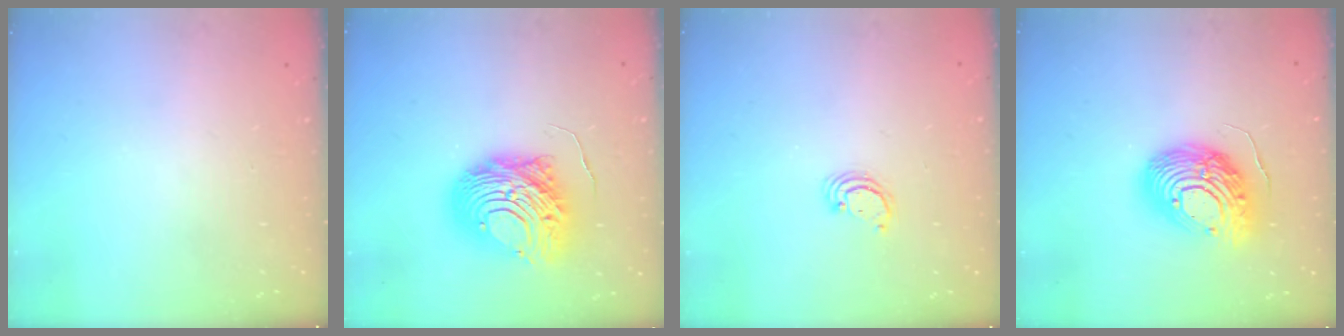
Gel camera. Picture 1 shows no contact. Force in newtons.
{"total": 14.1, "press": 14.0, "slide": 1.3}
{"total": 2.6, "press": 2.6, "slide": 0.3}
{"total": 17.3, "press": 17.2, "slide": 1.6}